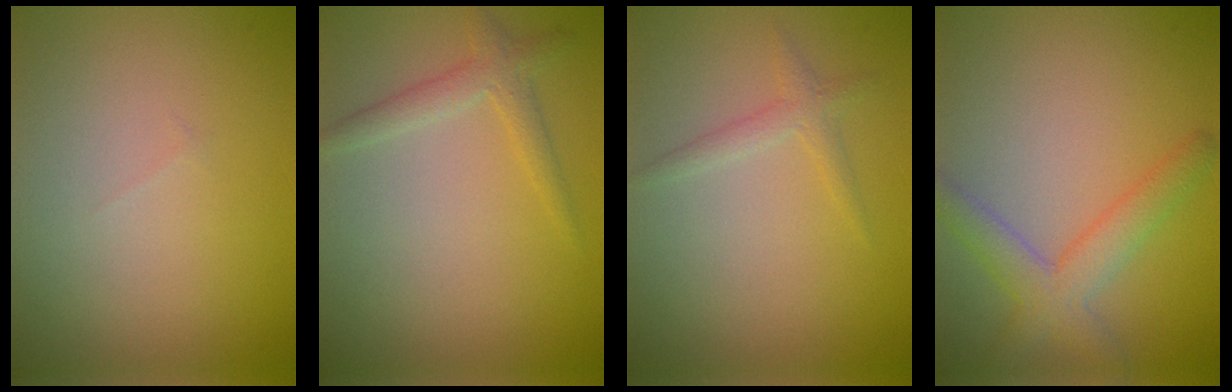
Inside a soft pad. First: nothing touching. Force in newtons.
{"total": 2.0, "press": 2.0, "slide": 0.1}
{"total": 1.4, "press": 1.4, "slide": 0.0}
{"total": 3.6, "press": 3.6, "slide": 0.2}